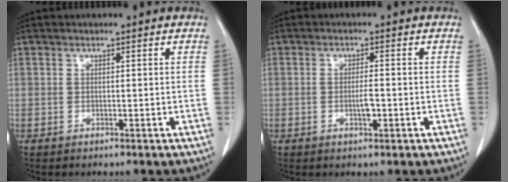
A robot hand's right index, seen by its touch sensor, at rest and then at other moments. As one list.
[{"total": 2.5, "force": [-0.6, 0.6, 2.4], "torque": [-0.045, 0.000, -0.009]}]